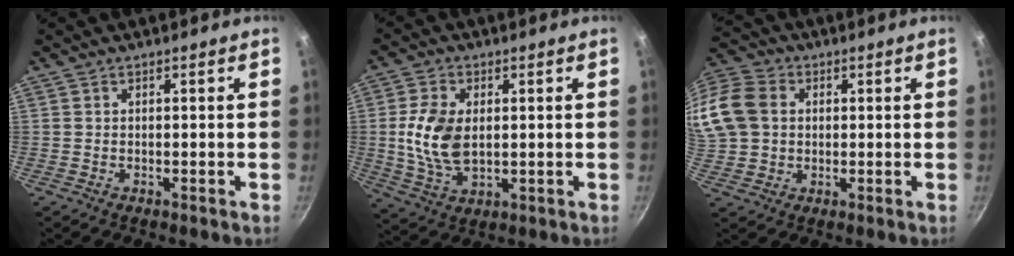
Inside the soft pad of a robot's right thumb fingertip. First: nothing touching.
{"total": 10.6, "force": [0.9, 6.4, 8.3], "torque": [-0.159, -0.010, 0.020]}
{"total": 23.8, "force": [4.3, 19.7, 12.8], "torque": [-0.334, 0.057, 0.077]}